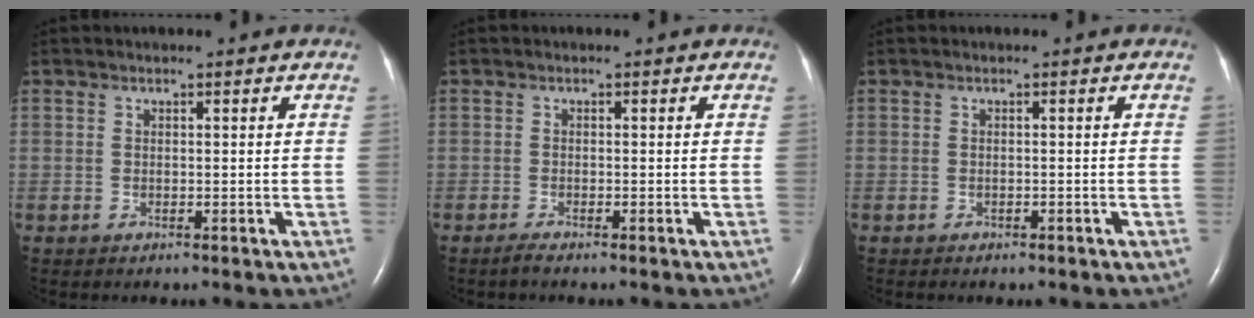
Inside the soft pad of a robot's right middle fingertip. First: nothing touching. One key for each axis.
{"total": 0.9, "fx": -0.8, "fy": -0.1, "fz": 0.5, "tx": -0.015, "ty": -0.003, "tz": -0.017}
{"total": 0.8, "fx": -0.6, "fy": 0.4, "fz": 0.3, "tx": -0.009, "ty": -0.001, "tz": -0.007}